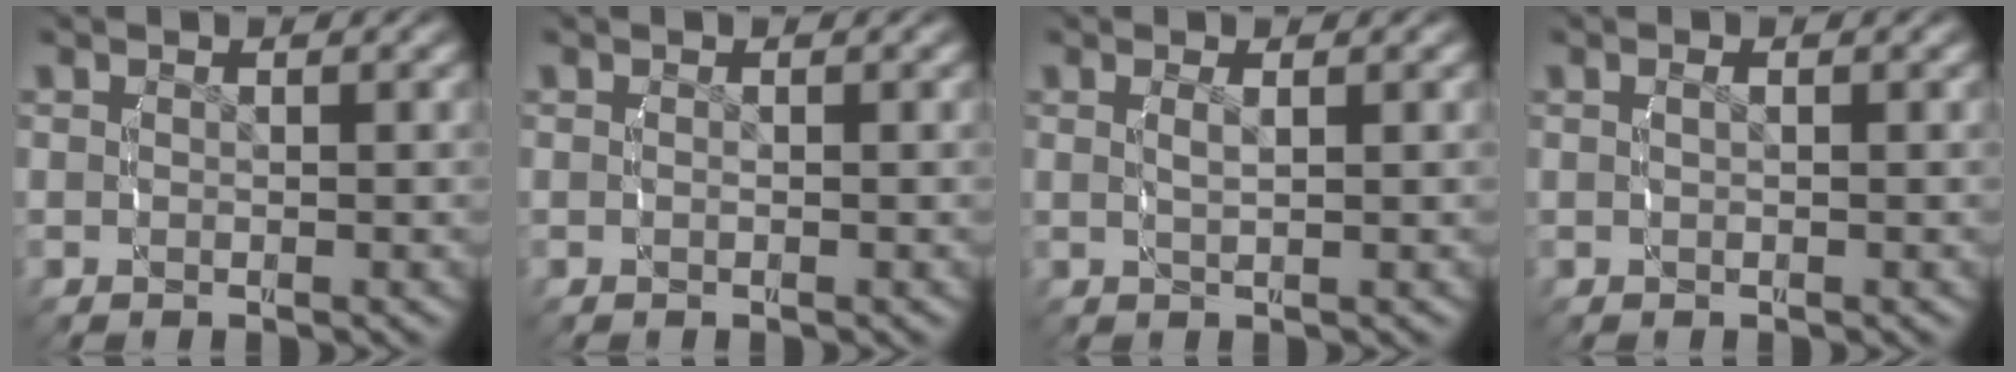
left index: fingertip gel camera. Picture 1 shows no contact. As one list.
[{"total": 0.0}, {"total": 1.3, "force": [0.5, -0.4, 1.1], "torque": [-0.020, -0.001, 0.014]}, {"total": 0.6, "force": [0.0, -0.3, 0.5], "torque": [-0.009, 0.002, 0.001]}]